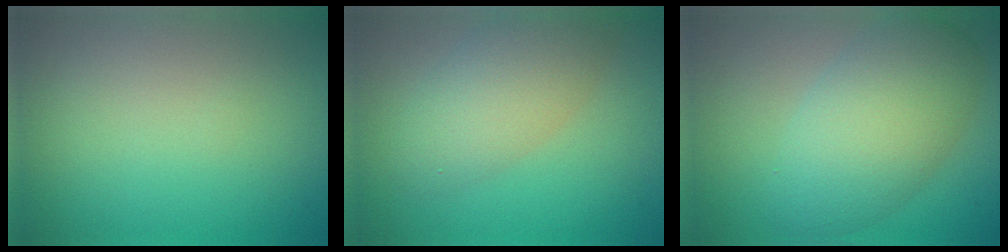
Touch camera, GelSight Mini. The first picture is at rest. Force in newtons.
{"total": 4.8, "press": 4.8, "slide": 0.1}
{"total": 7.1, "press": 7.1, "slide": 0.2}